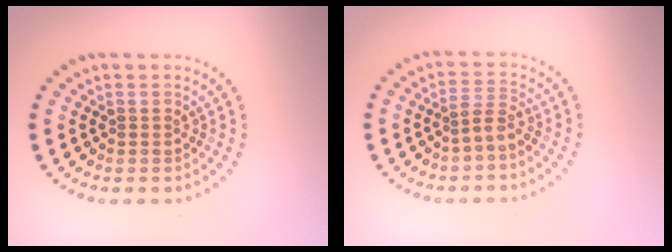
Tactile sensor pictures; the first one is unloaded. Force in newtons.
{"total": 2.0, "press": 1.4, "slide": 1.4}